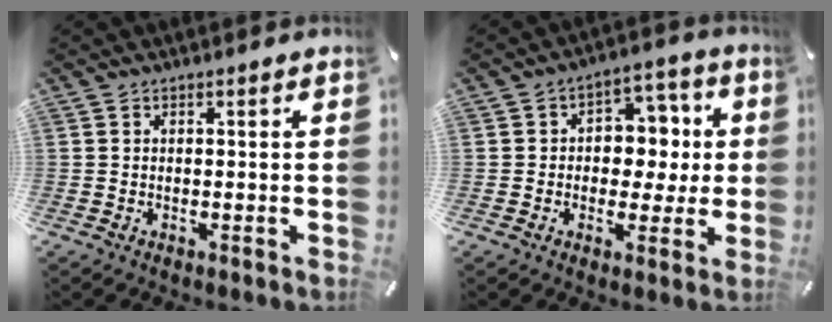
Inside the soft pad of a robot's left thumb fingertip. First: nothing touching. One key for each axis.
{"total": 8.0, "fx": -0.1, "fy": 7.0, "fz": 3.9, "tx": -0.047, "ty": 0.002, "tz": -0.004}